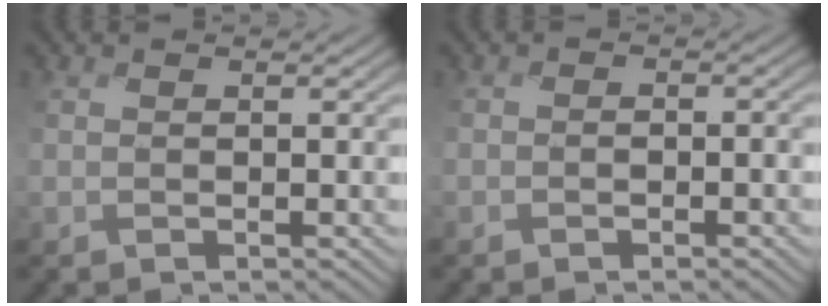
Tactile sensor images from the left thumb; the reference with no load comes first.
{"total": 1.9, "force": [-1.3, 1.3, 0.5], "torque": [-0.004, -0.006, -0.024]}